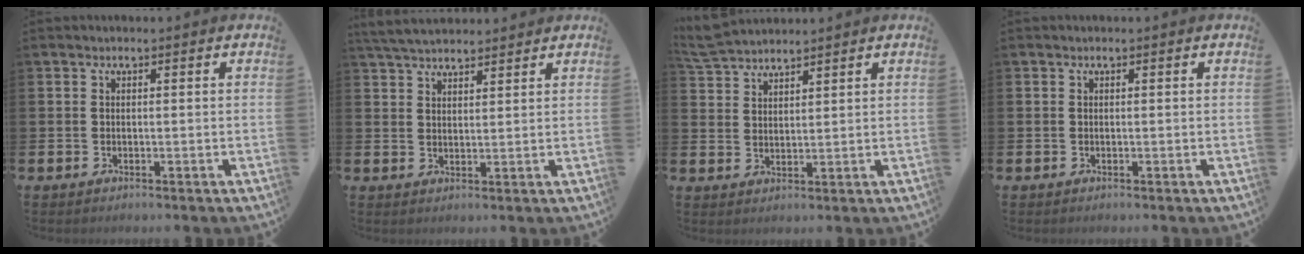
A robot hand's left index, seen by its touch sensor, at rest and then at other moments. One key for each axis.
{"total": 4.3, "fx": 4.2, "fy": 0.9, "fz": 0.8, "tx": -0.025, "ty": -0.014, "tz": 0.077}
{"total": 4.9, "fx": 4.8, "fy": 0.6, "fz": 0.8, "tx": -0.029, "ty": -0.017, "tz": 0.090}
{"total": 0.0}